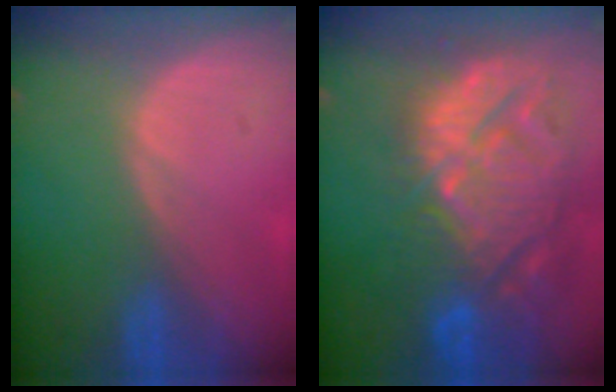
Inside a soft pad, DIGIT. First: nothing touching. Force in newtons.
{"total": 14.8, "press": 12.7, "slide": 7.6}